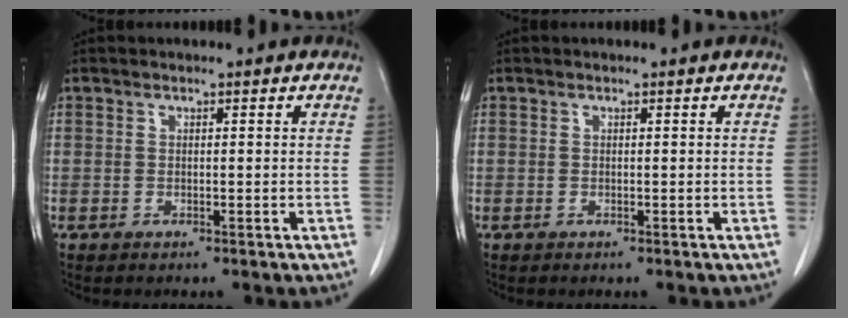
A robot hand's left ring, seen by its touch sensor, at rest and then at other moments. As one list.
[{"total": 0.0}]